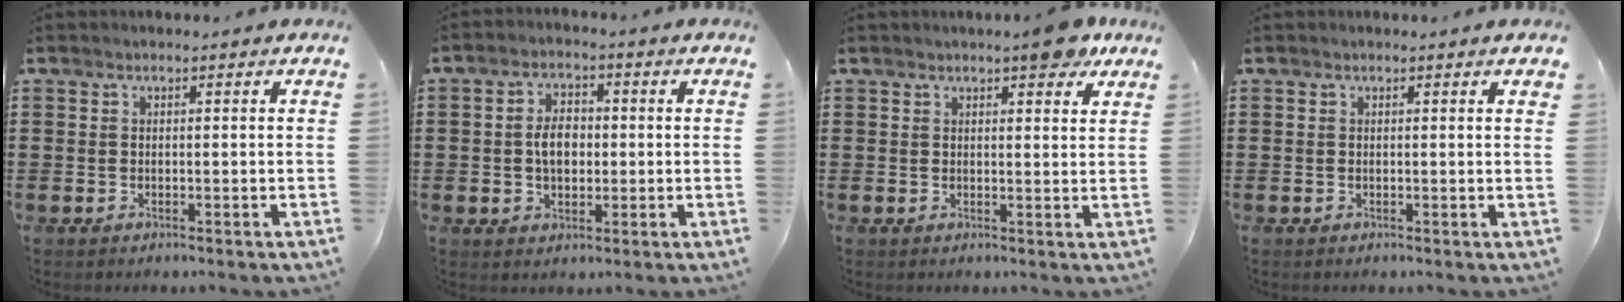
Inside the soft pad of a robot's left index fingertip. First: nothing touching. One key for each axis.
{"total": 4.5, "fx": -0.1, "fy": 2.8, "fz": 3.5, "tx": -0.062, "ty": 0.008, "tz": -0.006}
{"total": 5.4, "fx": 4.1, "fy": 1.2, "fz": 3.3, "tx": -0.043, "ty": -0.014, "tz": 0.067}
{"total": 0.7, "fx": 0.4, "fy": 0.0, "fz": 0.6, "tx": -0.011, "ty": 0.000, "tz": 0.006}